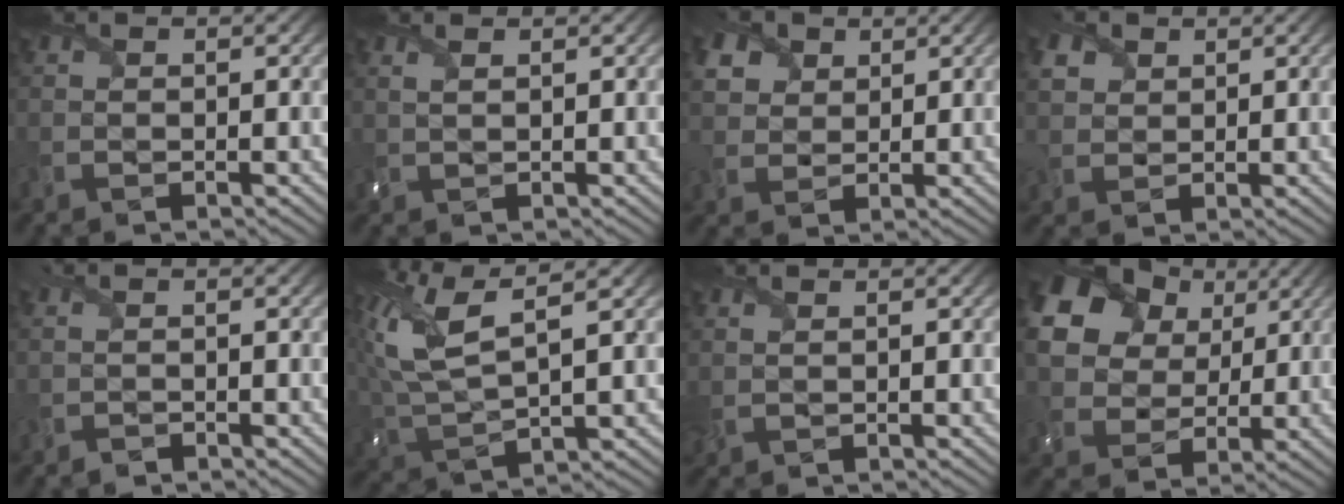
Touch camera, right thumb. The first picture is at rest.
{"total": 1.0, "force": [0.7, 0.0, 0.7], "torque": [-0.021, 0.002, 0.016]}
{"total": 5.2, "force": [2.8, 3.8, 2.3], "torque": [-0.087, 0.014, 0.046]}
{"total": 3.4, "force": [1.8, 2.6, 1.2], "torque": [-0.054, 0.006, 0.033]}
{"total": 0.8, "force": [-0.8, 0.0, 0.1], "torque": [-0.004, -0.001, -0.016]}
{"total": 11.4, "force": [5.0, 4.1, 9.4], "torque": [-0.231, 0.016, 0.094]}
{"total": 1.0, "force": [0.6, 0.2, 0.8], "torque": [-0.025, 0.004, 0.015]}
{"total": 18.4, "force": [8.5, 13.4, 9.3], "torque": [-0.265, 0.057, 0.172]}